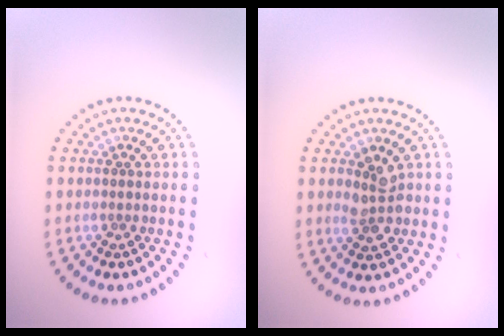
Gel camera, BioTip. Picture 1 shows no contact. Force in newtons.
{"total": 2.6, "press": 2.6, "slide": 0.3}